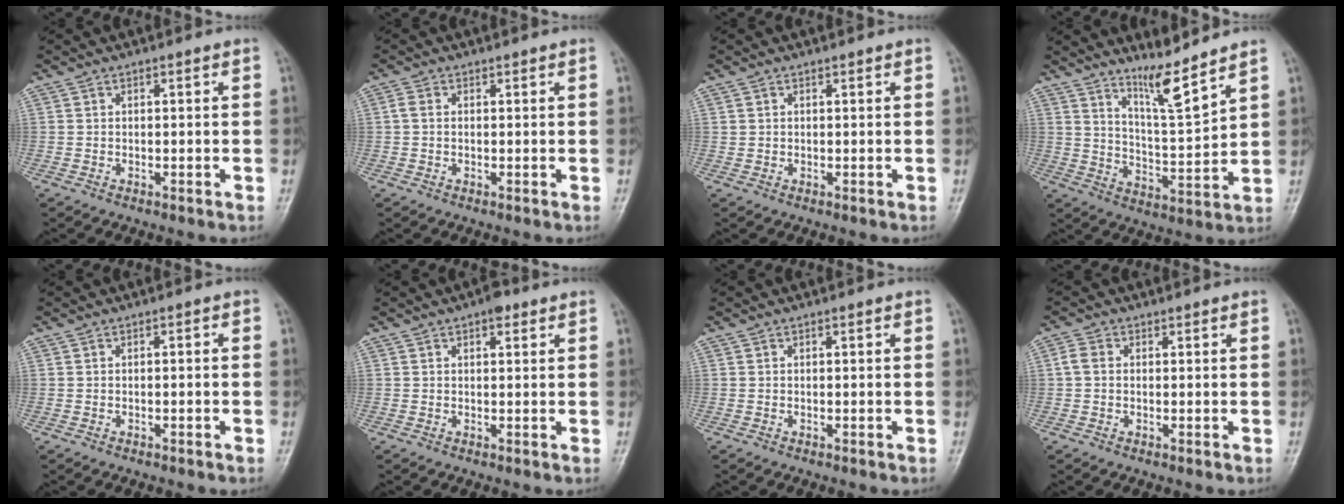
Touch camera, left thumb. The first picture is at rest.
{"total": 1.4, "force": [0.2, 0.9, 1.1], "torque": [-0.023, 0.004, 0.004]}
{"total": 0.7, "force": [0.4, 0.5, 0.2], "torque": [0.004, -0.001, 0.007]}
{"total": 8.7, "force": [7.0, 0.2, 5.2], "torque": [-0.091, -0.071, 0.130]}
{"total": 1.0, "force": [-0.2, 0.3, 0.9], "torque": [-0.017, 0.010, -0.003]}
{"total": 2.8, "force": [1.6, 1.3, 1.9], "torque": [-0.018, -0.002, 0.018]}
{"total": 0.0}
{"total": 2.3, "force": [0.3, 1.7, 1.6], "torque": [-0.032, 0.007, 0.003]}